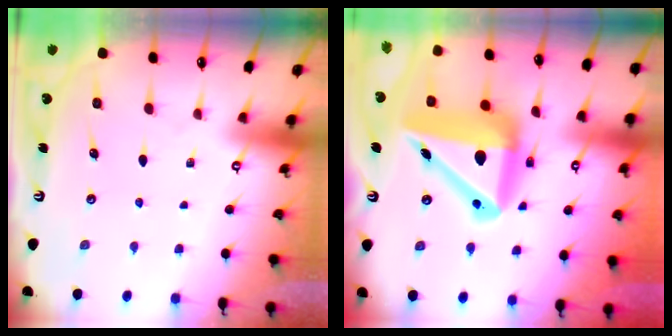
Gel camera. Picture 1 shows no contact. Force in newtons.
{"total": 19.3, "press": 18.9, "slide": 3.6}